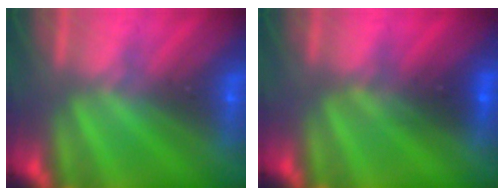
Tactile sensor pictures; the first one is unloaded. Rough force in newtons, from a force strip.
{"total": 2.7}